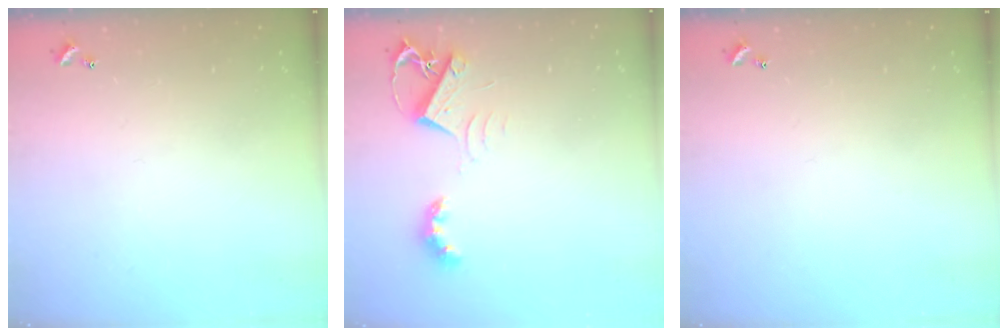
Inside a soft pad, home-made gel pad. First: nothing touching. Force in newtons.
{"total": 7.5, "press": 7.5, "slide": 0.8}
{"total": 0.0}